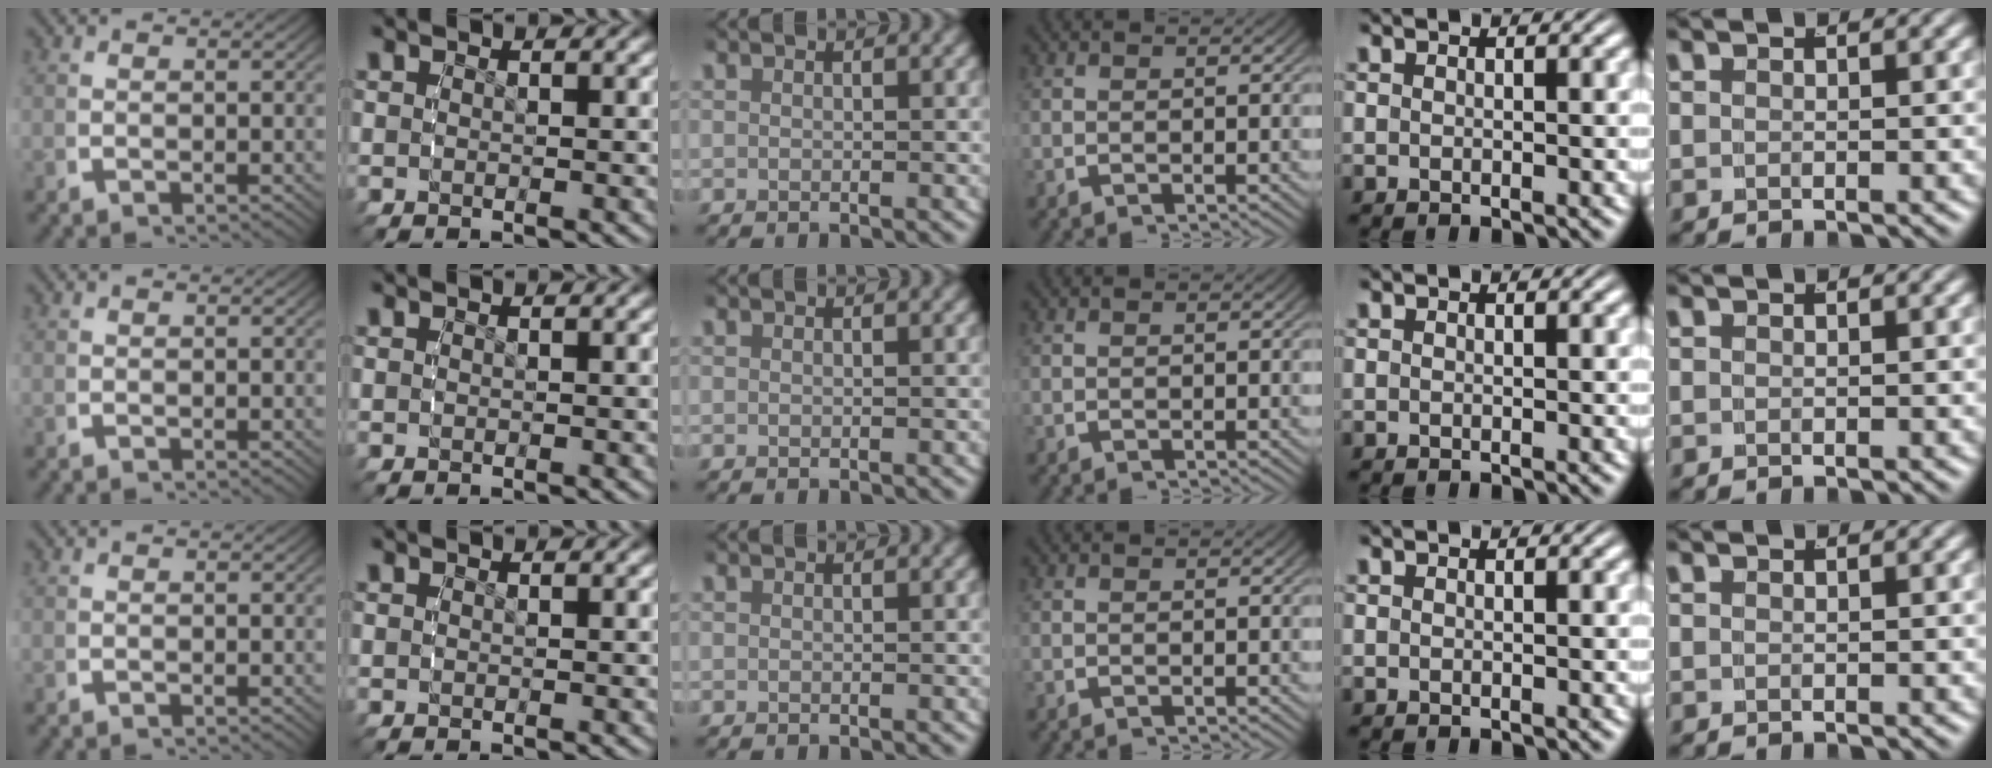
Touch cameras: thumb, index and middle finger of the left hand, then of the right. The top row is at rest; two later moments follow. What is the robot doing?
{"motion": "reach", "object": "jewelry box"}